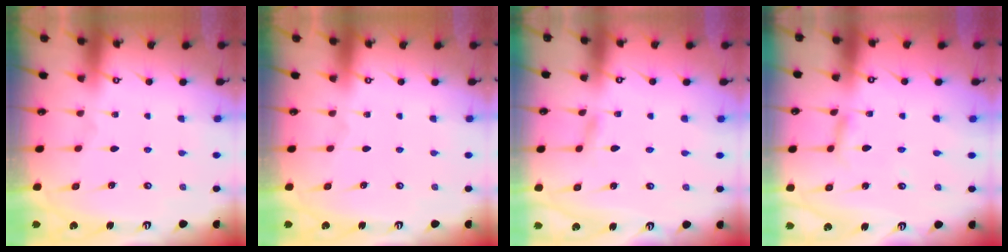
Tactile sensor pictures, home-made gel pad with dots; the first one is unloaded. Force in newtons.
{"total": 0.0}
{"total": 1.6, "press": 1.6, "slide": 0.2}
{"total": 2.7, "press": 2.7, "slide": 0.2}